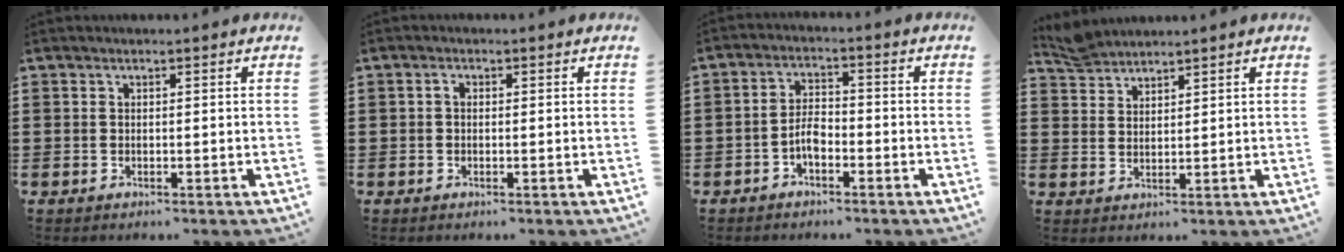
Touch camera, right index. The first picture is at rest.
{"total": 0.9, "force": [-0.1, 0.6, 0.7], "torque": [-0.014, 0.003, -0.003]}
{"total": 3.8, "force": [-1.8, 1.9, 2.8], "torque": [-0.066, 0.003, -0.039]}
{"total": 3.2, "force": [3.1, 0.5, 0.2], "torque": [-0.013, -0.002, 0.061]}